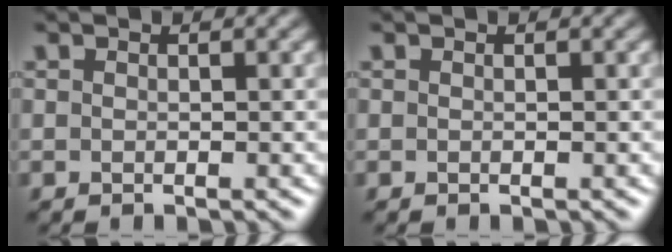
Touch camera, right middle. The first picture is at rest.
{"total": 0.0}